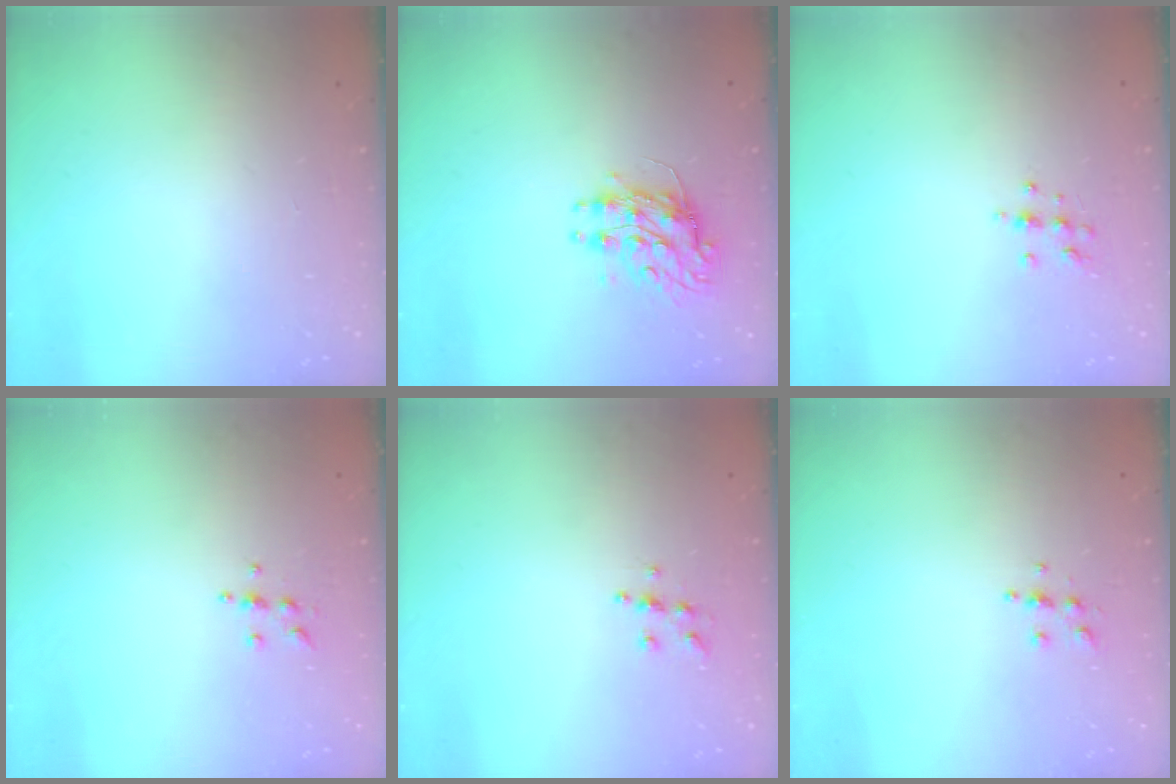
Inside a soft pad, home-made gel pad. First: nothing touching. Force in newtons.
{"total": 9.2, "press": 9.2, "slide": 0.1}
{"total": 6.8, "press": 6.8, "slide": 0.6}
{"total": 4.9, "press": 4.9, "slide": 0.7}
{"total": 5.9, "press": 5.9, "slide": 0.5}
{"total": 5.4, "press": 5.4, "slide": 0.5}